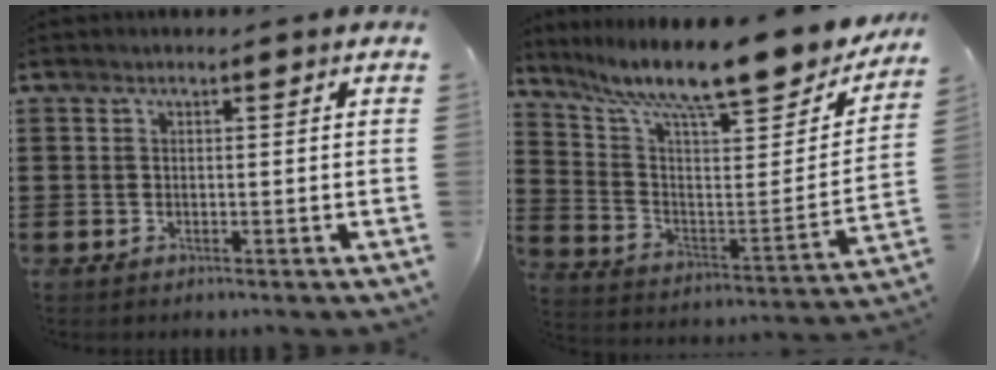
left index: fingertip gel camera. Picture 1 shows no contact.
{"total": 12.5, "force": [10.1, 1.5, 7.1], "torque": [-0.147, -0.083, 0.163]}